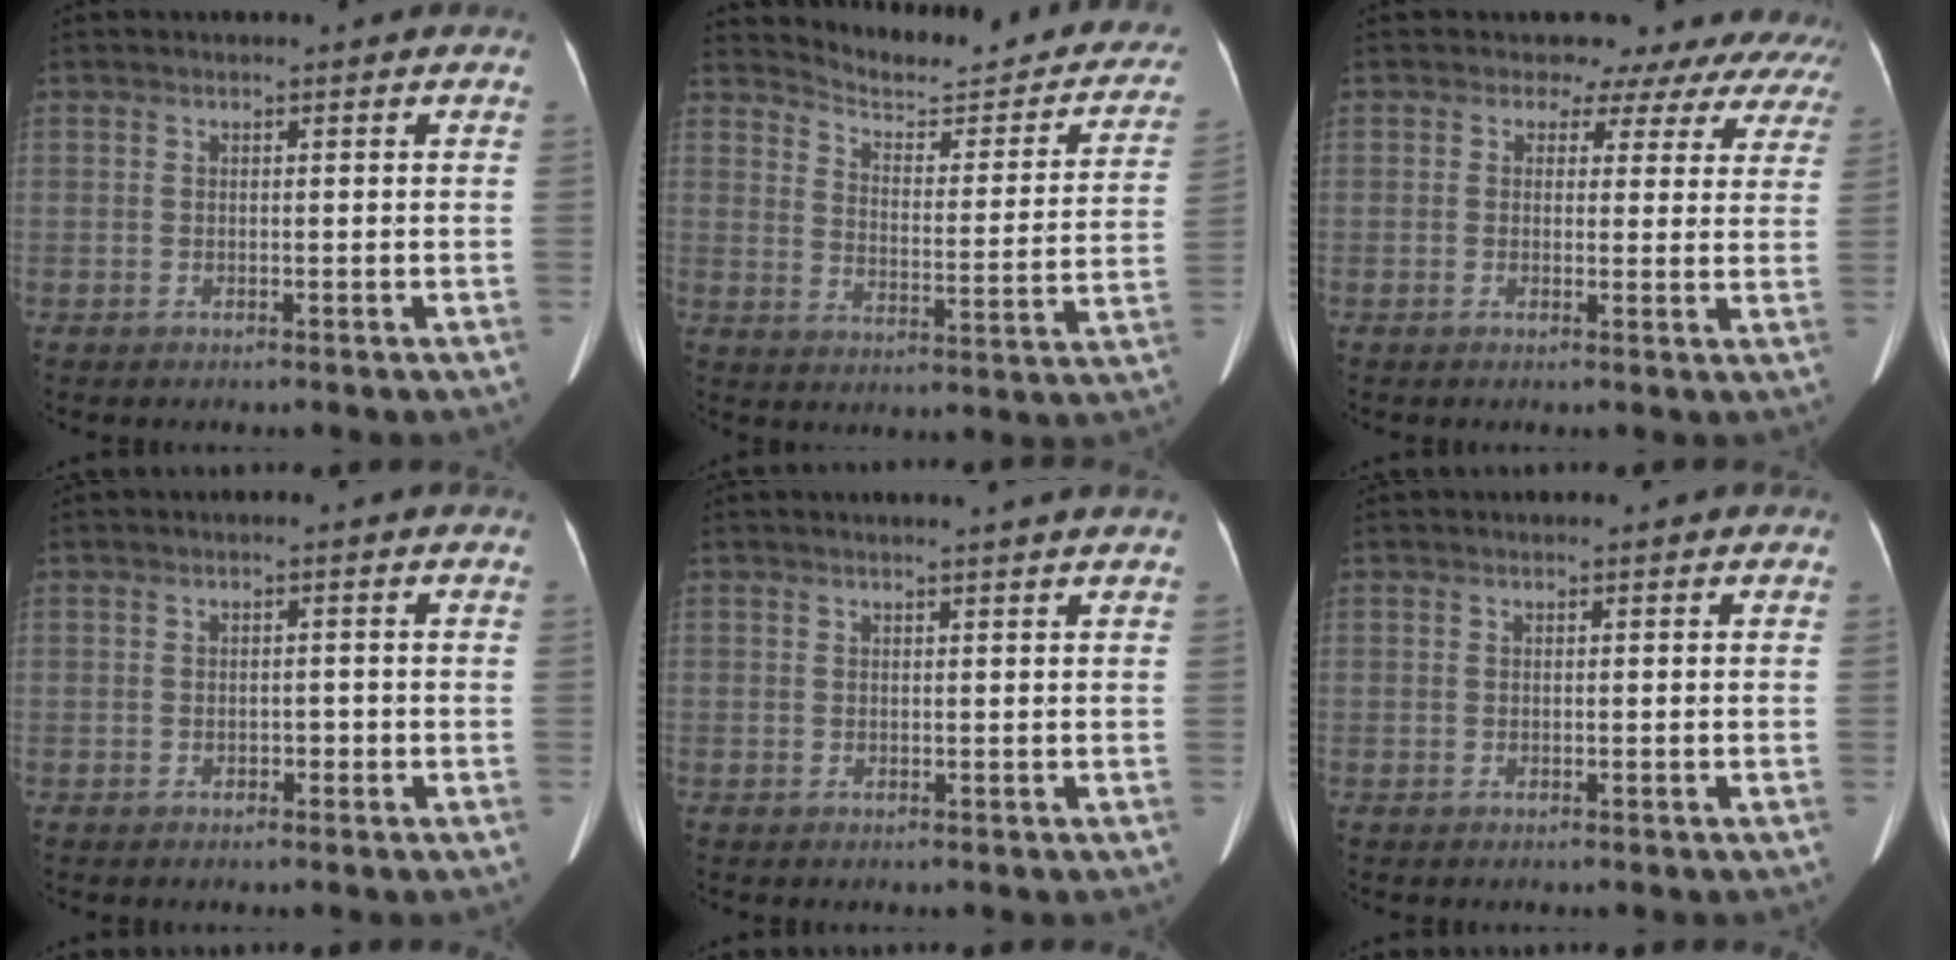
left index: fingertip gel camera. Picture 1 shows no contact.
{"total": 18.9, "force": [17.7, 3.7, 5.7], "torque": [-0.060, -0.054, 0.213]}
{"total": 12.8, "force": [11.4, 5.7, 0.6], "torque": [0.030, -0.015, 0.086]}
{"total": 0.7, "force": [-0.4, 0.5, 0.3], "torque": [-0.003, 0.003, -0.007]}
{"total": 2.0, "force": [1.8, -0.4, 0.7], "torque": [-0.009, 0.008, 0.021]}
{"total": 0.0}